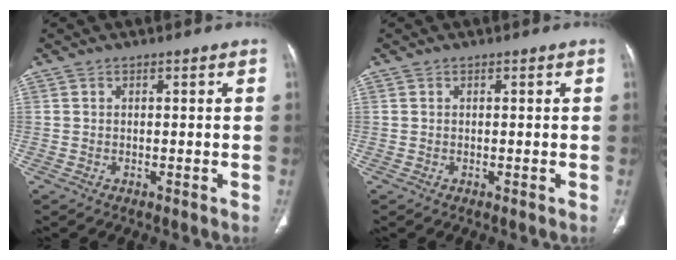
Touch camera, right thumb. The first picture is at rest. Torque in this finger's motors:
{"motor_torque": [0.24, 0.24, 0.06, -0.06, 0.00]}